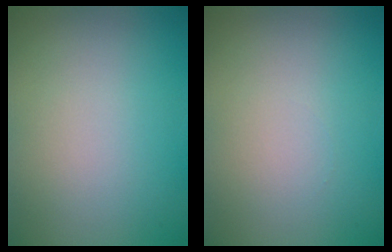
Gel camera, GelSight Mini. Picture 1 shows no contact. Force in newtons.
{"total": 0.0}